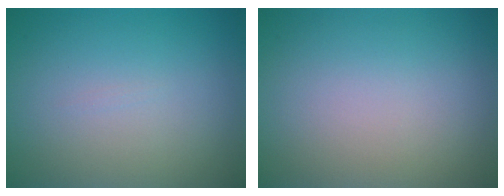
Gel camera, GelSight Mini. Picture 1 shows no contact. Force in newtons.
{"total": 0.0}